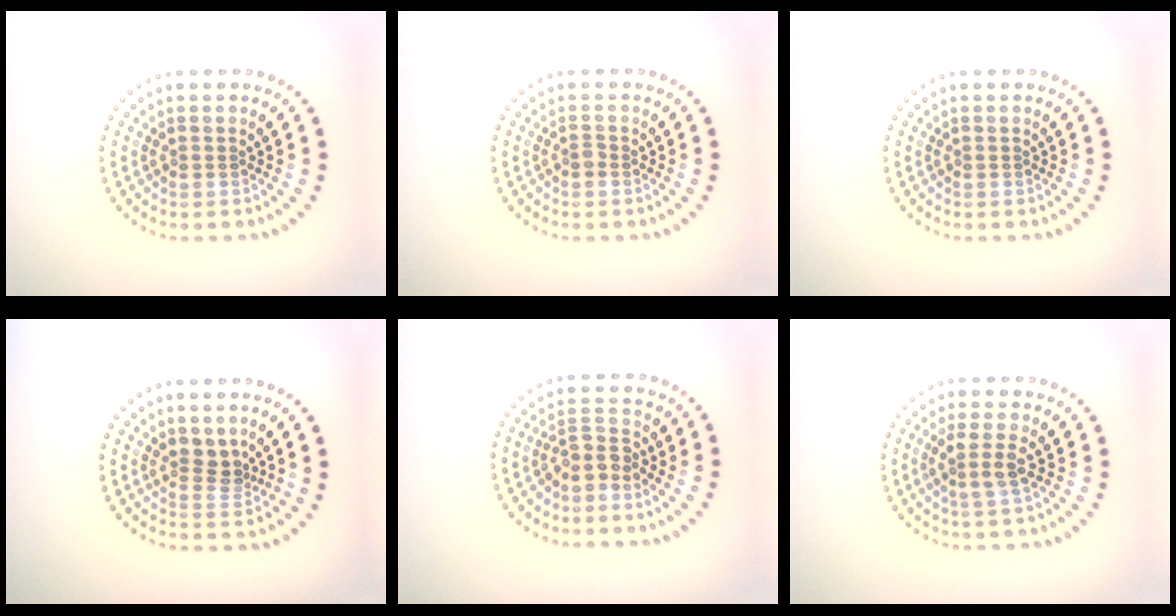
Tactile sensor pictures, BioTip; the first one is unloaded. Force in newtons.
{"total": 0.6, "press": 0.5, "slide": 0.3}
{"total": 0.0}
{"total": 2.3, "press": 1.7, "slide": 1.5}
{"total": 2.4, "press": 2.0, "slide": 1.5}
{"total": 2.2, "press": 1.8, "slide": 1.2}